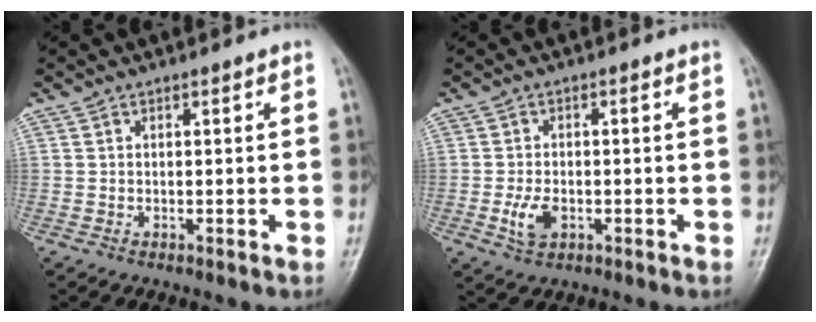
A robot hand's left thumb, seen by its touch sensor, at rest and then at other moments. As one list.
[{"total": 4.3, "force": [-1.3, 2.7, 3.1], "torque": [-0.061, 0.002, -0.020]}]